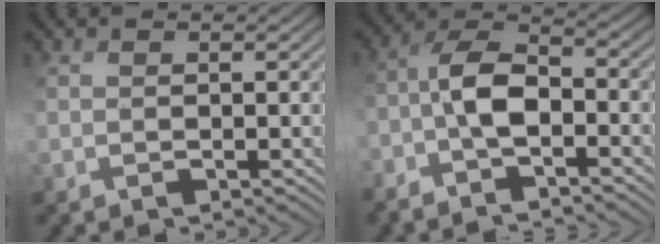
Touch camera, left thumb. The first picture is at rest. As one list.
[{"total": 6.2, "force": [-2.9, 2.5, 4.9], "torque": [-0.098, 0.010, -0.072]}]